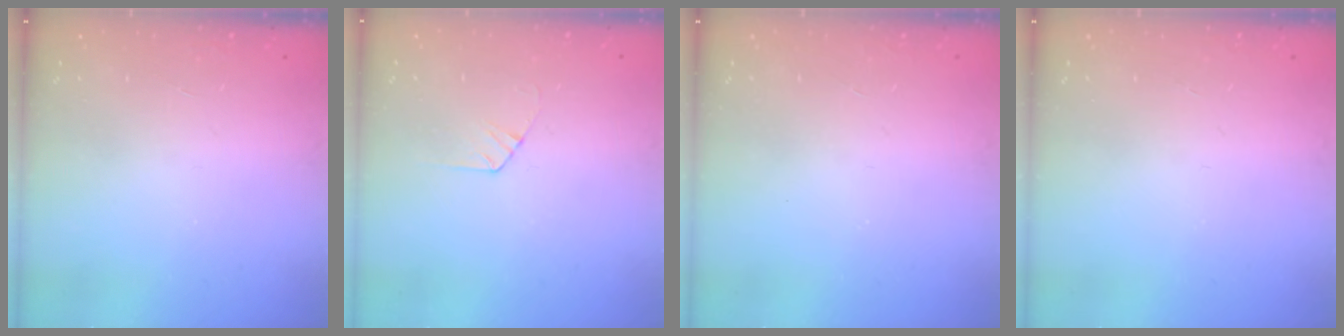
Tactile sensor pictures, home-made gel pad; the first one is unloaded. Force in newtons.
{"total": 5.6, "press": 5.6, "slide": 0.5}
{"total": 0.0}
{"total": 0.0}